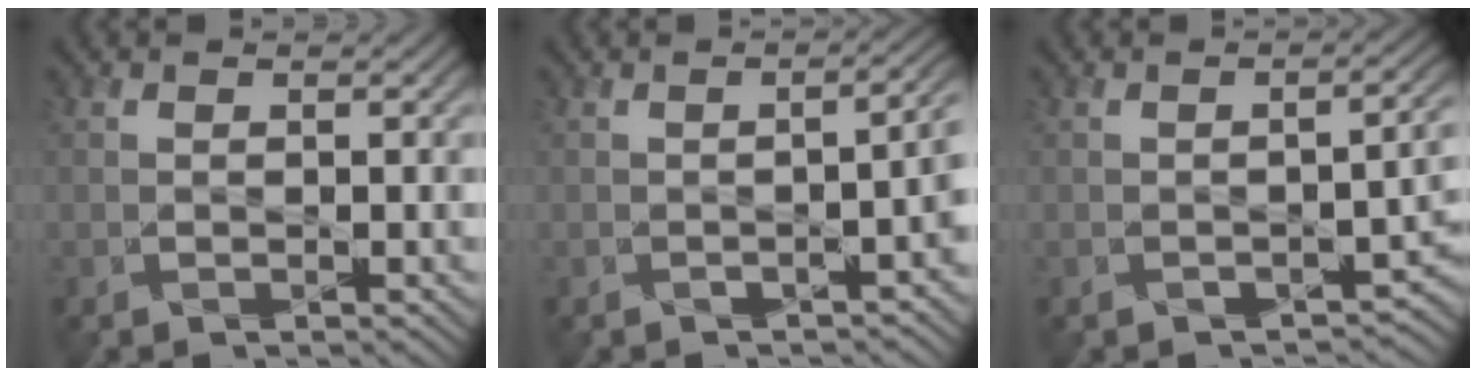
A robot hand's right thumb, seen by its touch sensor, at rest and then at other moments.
{"total": 4.5, "force": [-1.2, 1.5, 4.1], "torque": [-0.048, -0.005, -0.014]}
{"total": 5.1, "force": [-2.4, 2.1, 4.0], "torque": [-0.050, -0.016, -0.030]}